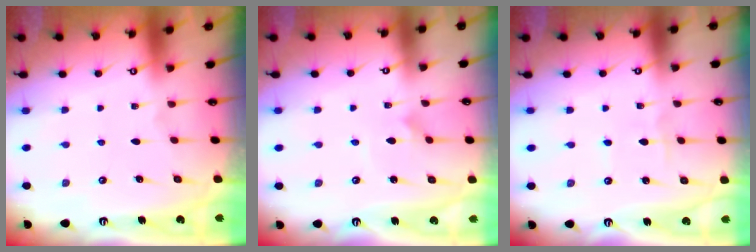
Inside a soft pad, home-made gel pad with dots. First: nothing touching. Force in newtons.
{"total": 2.3, "press": 2.3, "slide": 0.1}
{"total": 2.3, "press": 2.3, "slide": 0.3}